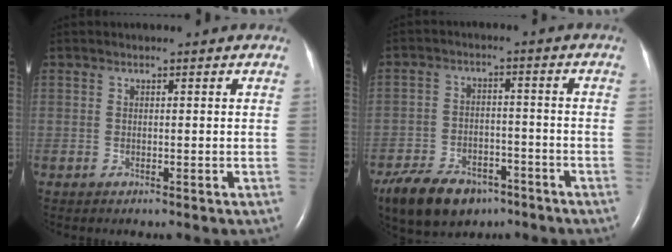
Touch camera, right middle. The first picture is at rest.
{"total": 12.2, "force": [-8.5, 6.6, 5.6], "torque": [-0.116, -0.005, -0.139]}